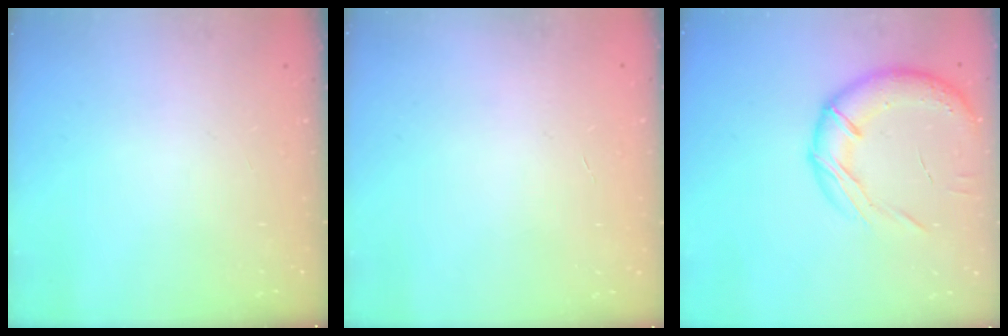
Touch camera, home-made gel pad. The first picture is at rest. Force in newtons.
{"total": 0.6, "press": 0.6, "slide": 0.2}
{"total": 17.2, "press": 16.9, "slide": 3.1}